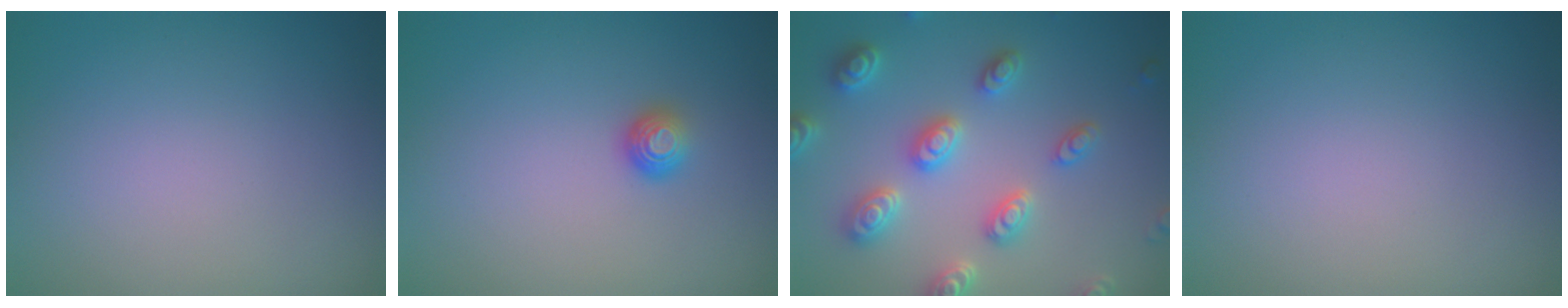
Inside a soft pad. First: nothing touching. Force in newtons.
{"total": 1.3, "press": 1.0, "slide": 0.9}
{"total": 5.2, "press": 5.0, "slide": 1.2}
{"total": 0.0}